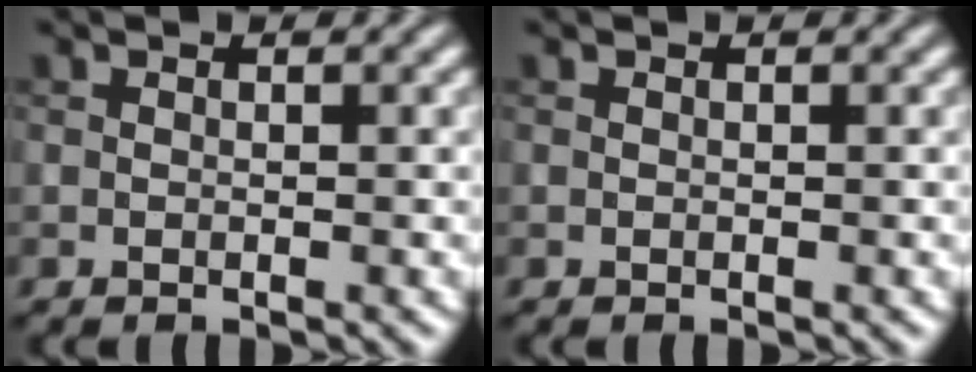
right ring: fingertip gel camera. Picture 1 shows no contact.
{"total": 0.0}